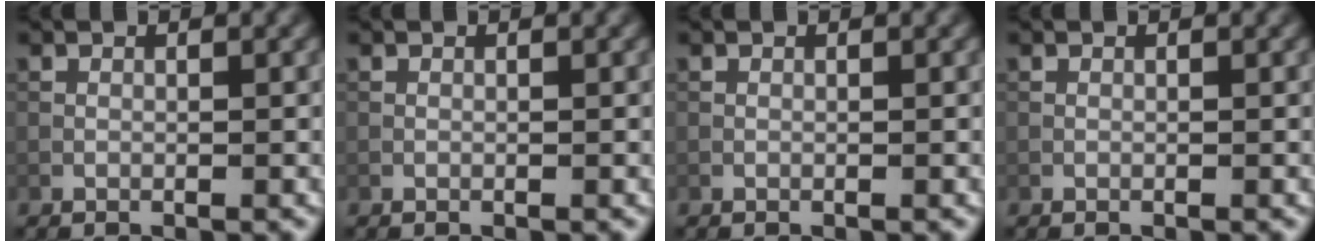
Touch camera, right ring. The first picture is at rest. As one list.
[{"total": 0.0}, {"total": 0.0}, {"total": 0.0}]